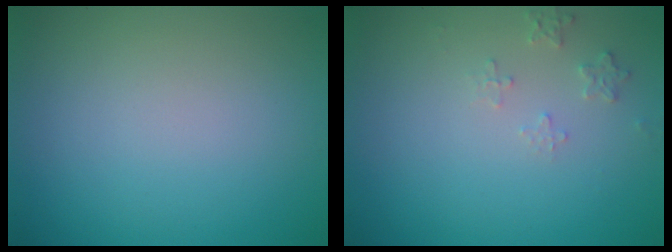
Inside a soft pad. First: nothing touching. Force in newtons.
{"total": 1.3, "press": 1.3, "slide": 0.2}